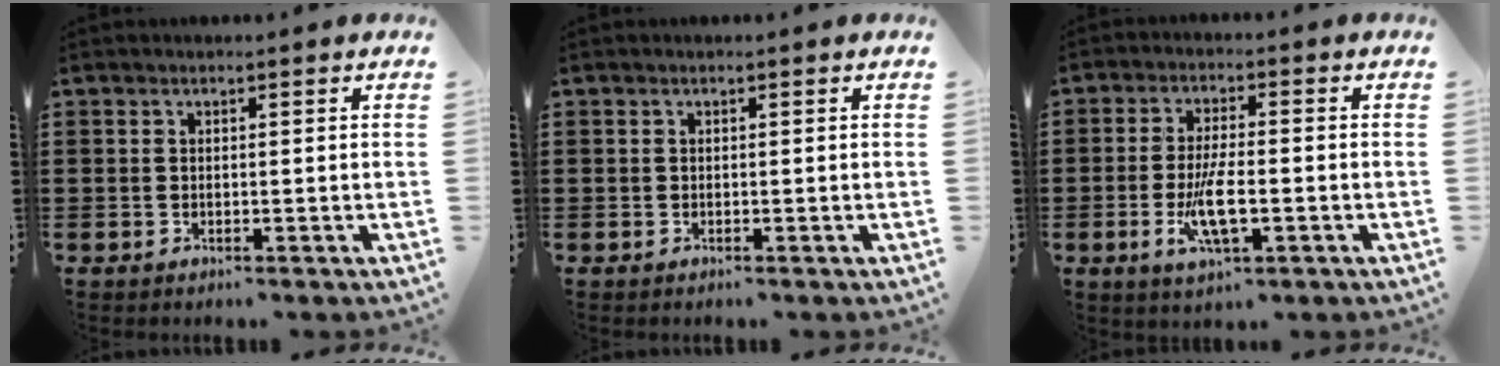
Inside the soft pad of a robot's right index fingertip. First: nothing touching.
{"total": 0.0}
{"total": 7.1, "force": [-2.1, 2.0, 6.5], "torque": [-0.139, -0.014, -0.040]}